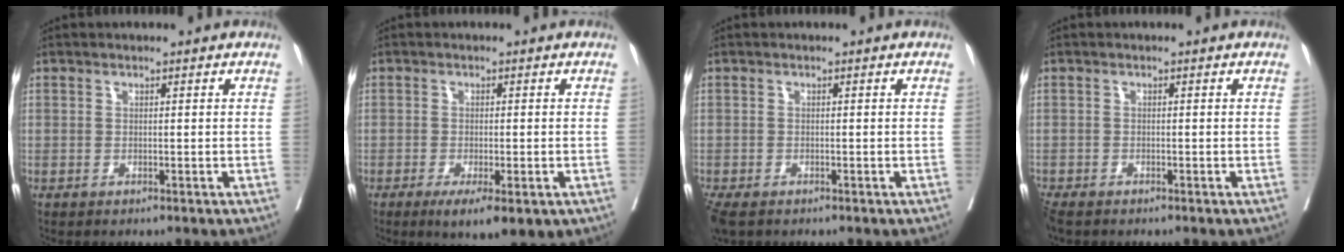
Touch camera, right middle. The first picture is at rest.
{"total": 6.7, "force": [-3.6, 1.8, 5.4], "torque": [-0.071, -0.014, -0.051]}
{"total": 4.8, "force": [-3.1, 2.5, 2.6], "torque": [-0.063, -0.015, -0.054]}
{"total": 2.7, "force": [-2.2, 1.0, 1.1], "torque": [-0.027, -0.010, -0.042]}